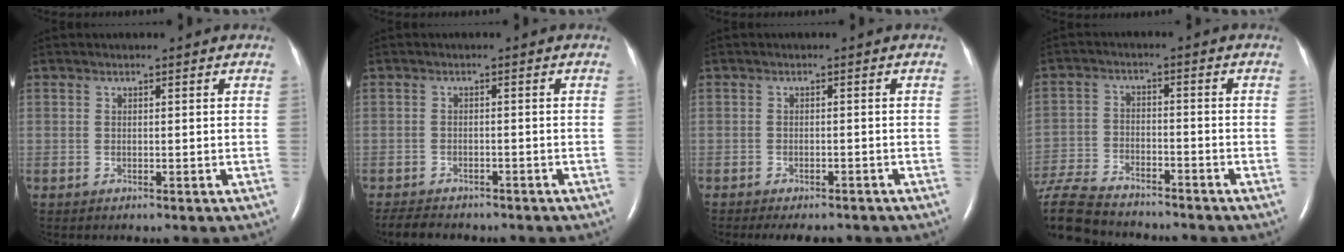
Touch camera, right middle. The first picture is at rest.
{"total": 5.8, "force": [-5.1, 1.9, 2.0], "torque": [-0.037, -0.009, -0.072]}
{"total": 6.3, "force": [-5.4, 2.1, 2.4], "torque": [-0.029, -0.006, -0.065]}
{"total": 17.0, "force": [-14.7, 5.1, 7.0], "torque": [-0.201, -0.019, -0.243]}